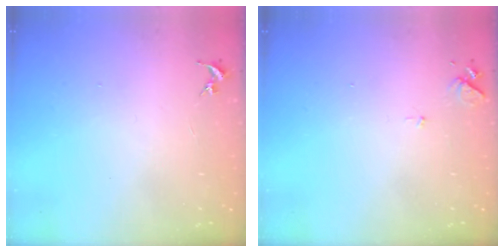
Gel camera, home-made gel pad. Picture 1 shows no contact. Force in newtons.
{"total": 6.1, "press": 6.0, "slide": 0.8}